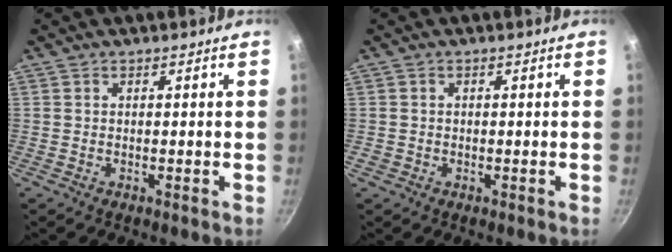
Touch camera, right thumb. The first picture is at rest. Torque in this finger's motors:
{"motor_torque": [0.04, -0.13, 0.25, 0.12, -0.01]}